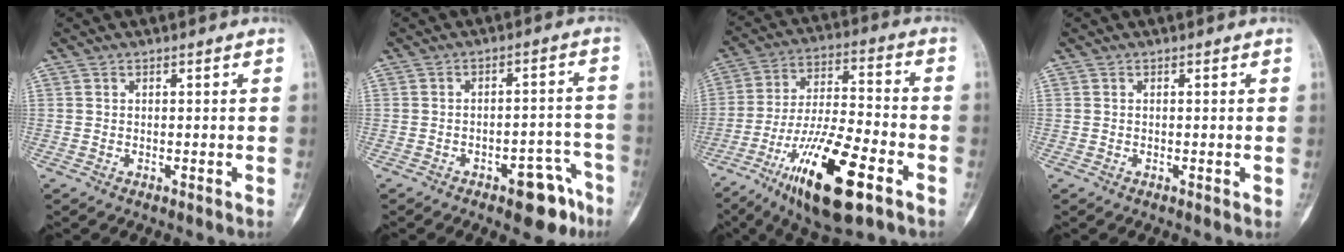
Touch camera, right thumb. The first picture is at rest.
{"total": 8.7, "force": [-5.3, 3.7, 5.8], "torque": [-0.048, 0.042, -0.064]}
{"total": 19.4, "force": [-10.0, 5.5, 15.7], "torque": [-0.295, 0.042, -0.170]}
{"total": 0.0}